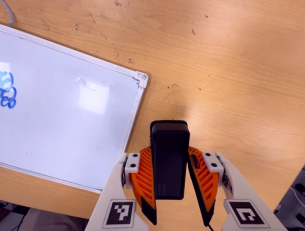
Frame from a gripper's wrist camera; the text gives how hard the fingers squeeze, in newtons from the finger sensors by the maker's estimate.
{"total": 6.3, "left": 4.8, "right": 7.8}